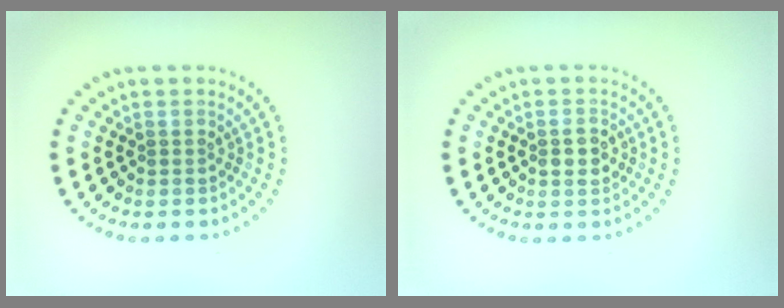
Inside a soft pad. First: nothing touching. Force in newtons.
{"total": 1.6, "press": 1.6, "slide": 0.0}